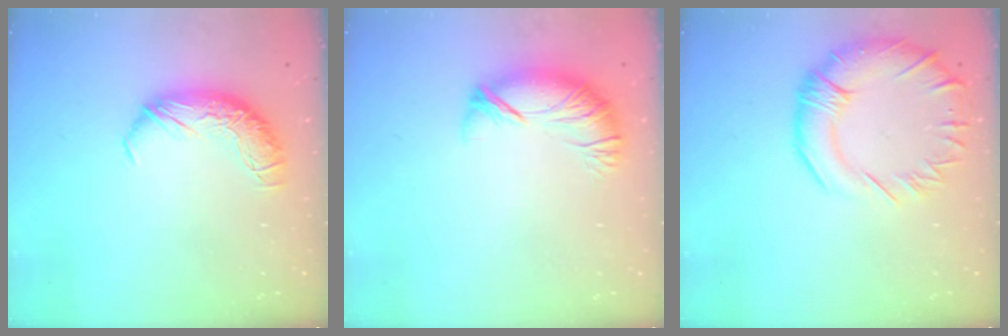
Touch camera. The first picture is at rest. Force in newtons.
{"total": 3.9, "press": 3.3, "slide": 2.0}
{"total": 5.6, "press": 5.1, "slide": 2.3}